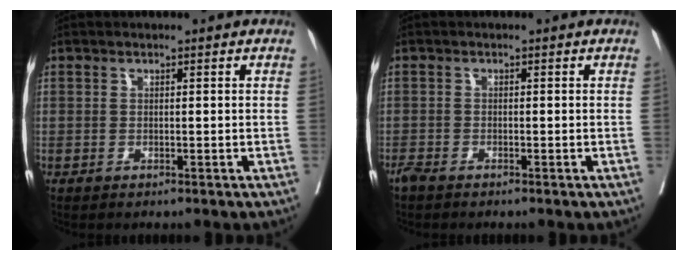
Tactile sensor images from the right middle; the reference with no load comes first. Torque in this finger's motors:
{"motor_torque": [1.12, -1.02, 0.46, 0.17]}